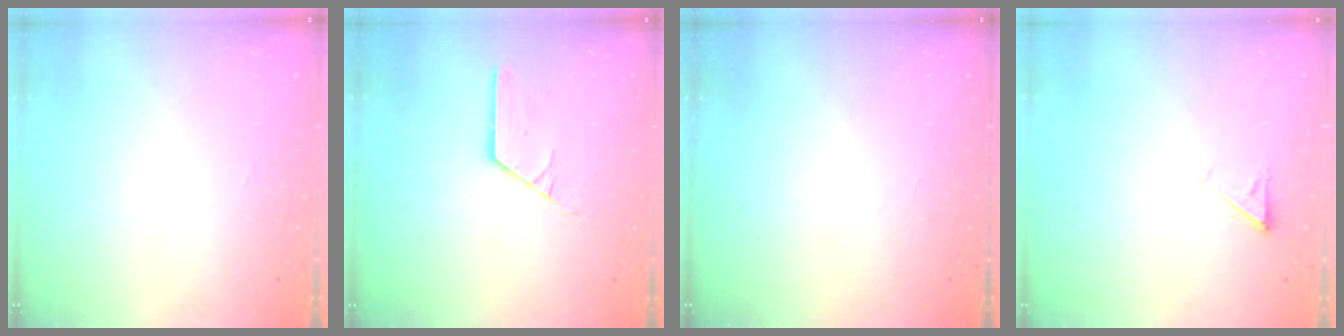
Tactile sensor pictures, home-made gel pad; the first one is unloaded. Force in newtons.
{"total": 2.7, "press": 2.7, "slide": 0.1}
{"total": 0.0}
{"total": 2.9, "press": 2.9, "slide": 0.5}